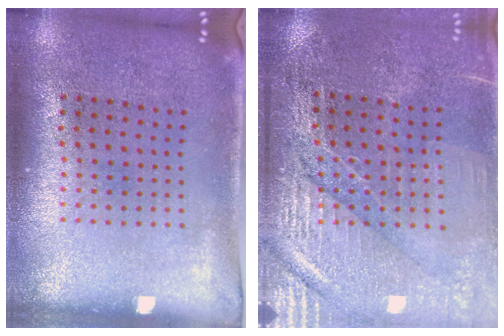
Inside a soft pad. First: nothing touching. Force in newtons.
{"total": 3.1, "press": 3.0, "slide": 0.6}